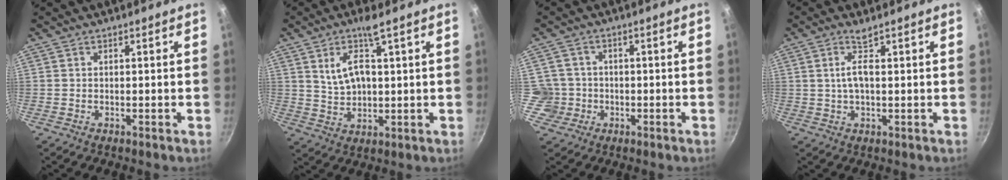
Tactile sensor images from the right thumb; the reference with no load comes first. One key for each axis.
{"total": 7.9, "fx": 3.2, "fy": 3.0, "fz": 6.6, "tx": -0.115, "ty": -0.012, "tz": 0.071}
{"total": 4.7, "fx": -0.6, "fy": 4.7, "fz": 0.4, "tx": 0.027, "ty": 0.013, "tz": -0.010}
{"total": 3.8, "fx": 1.2, "fy": 1.0, "fz": 3.4, "tx": -0.070, "ty": 0.001, "tz": 0.025}